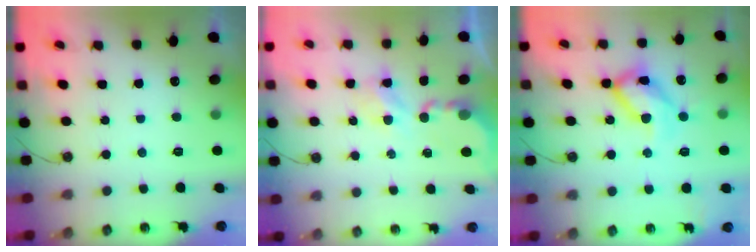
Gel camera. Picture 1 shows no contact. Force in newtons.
{"total": 3.9, "press": 3.9, "slide": 0.1}
{"total": 16.5, "press": 16.4, "slide": 2.1}